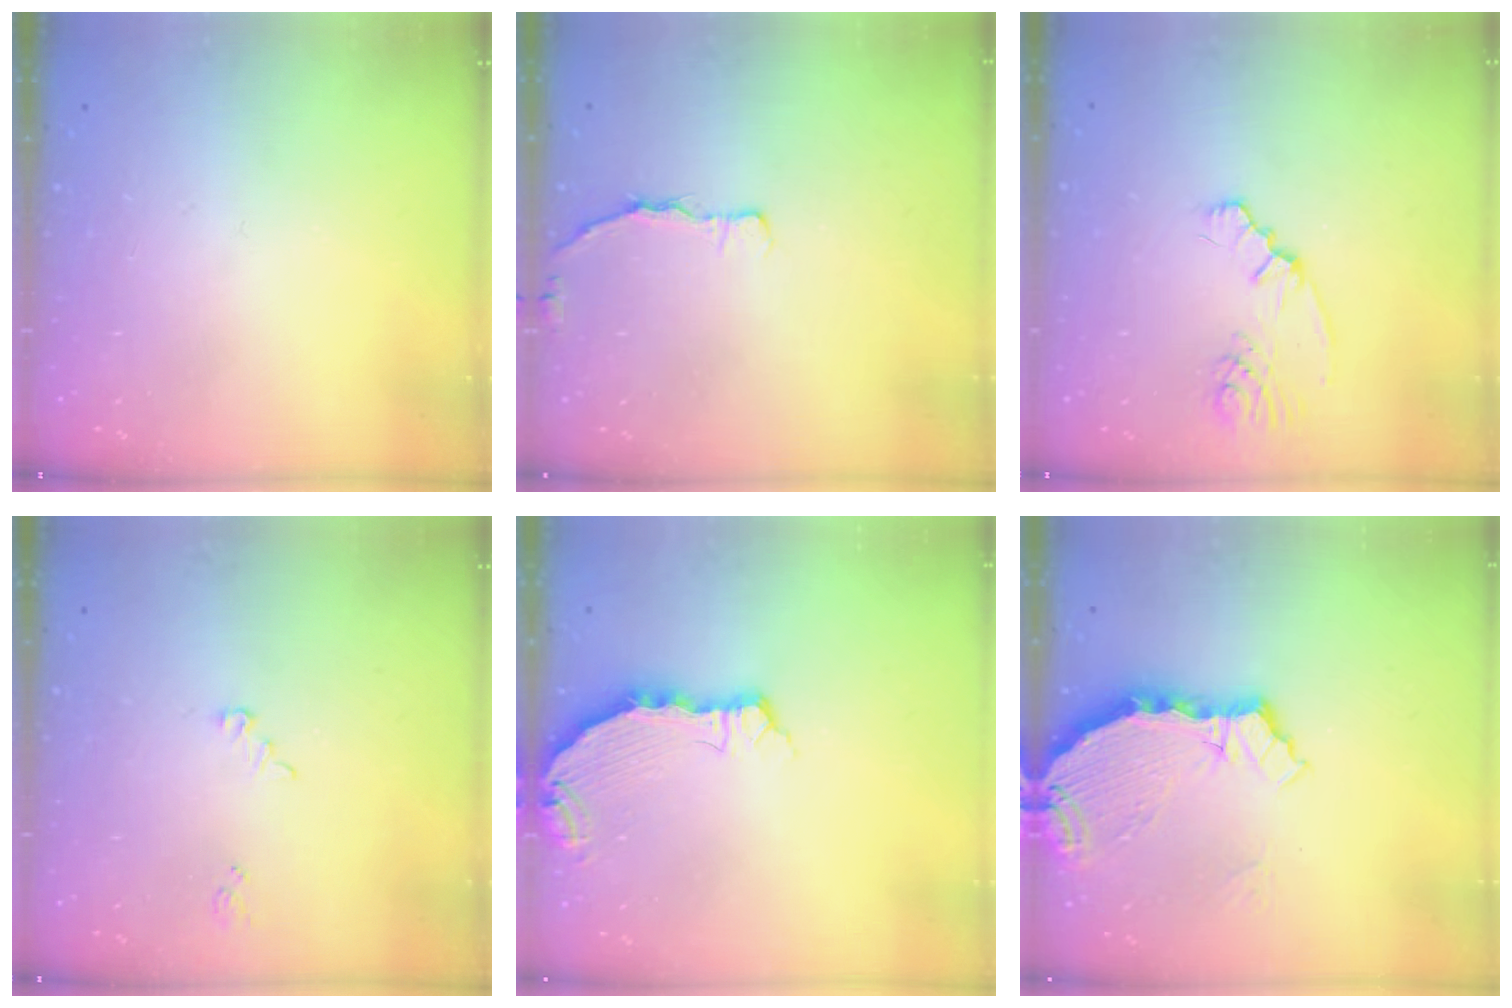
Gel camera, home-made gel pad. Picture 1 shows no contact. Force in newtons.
{"total": 3.5, "press": 3.4, "slide": 0.5}
{"total": 2.3, "press": 2.2, "slide": 0.5}
{"total": 2.5, "press": 2.5, "slide": 0.2}
{"total": 7.5, "press": 5.6, "slide": 5.0}
{"total": 6.1, "press": 5.5, "slide": 2.7}